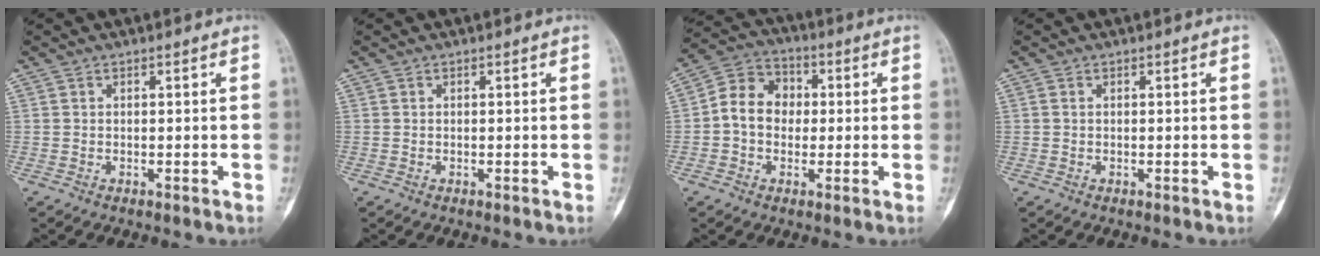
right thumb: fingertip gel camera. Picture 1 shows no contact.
{"total": 0.0}
{"total": 9.3, "force": [-0.1, 7.7, 5.2], "torque": [-0.067, 0.030, -0.017]}
{"total": 0.0}